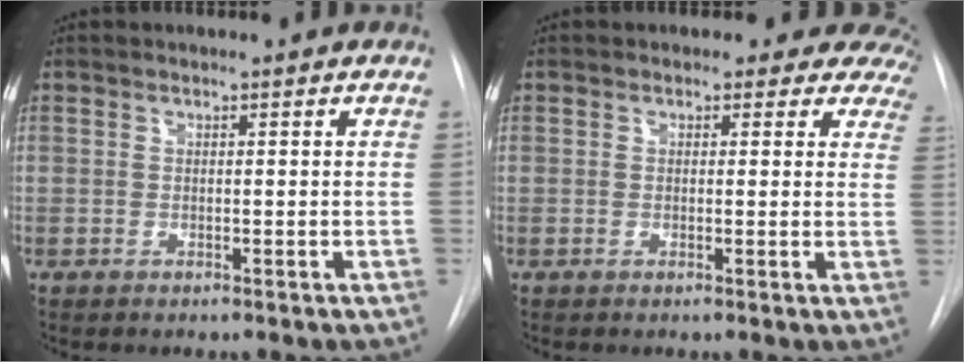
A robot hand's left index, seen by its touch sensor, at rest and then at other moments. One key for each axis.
{"total": 8.0, "fx": 6.9, "fy": 4.0, "fz": 0.6, "tx": 0.036, "ty": -0.012, "tz": 0.038}